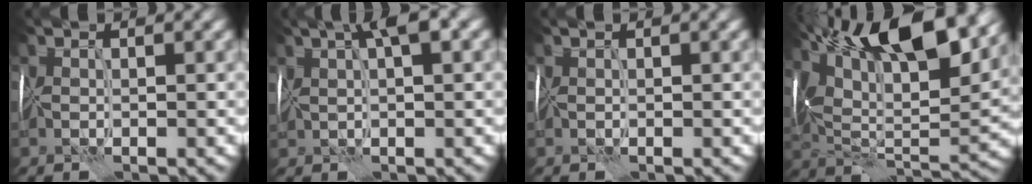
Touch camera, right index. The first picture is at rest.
{"total": 5.6, "force": [2.4, 1.8, 4.7], "torque": [-0.083, 0.021, 0.037]}
{"total": 0.0}
{"total": 14.5, "force": [7.3, 6.1, 11.0], "torque": [-0.193, 0.028, 0.122]}